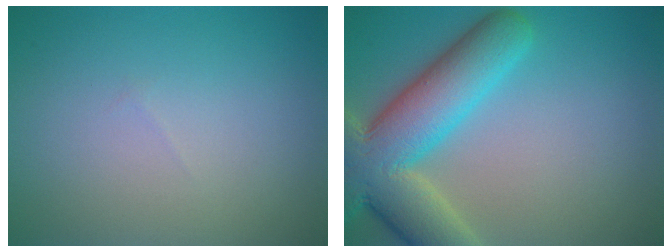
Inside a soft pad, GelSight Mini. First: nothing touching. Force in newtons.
{"total": 10.3, "press": 10.3, "slide": 0.7}